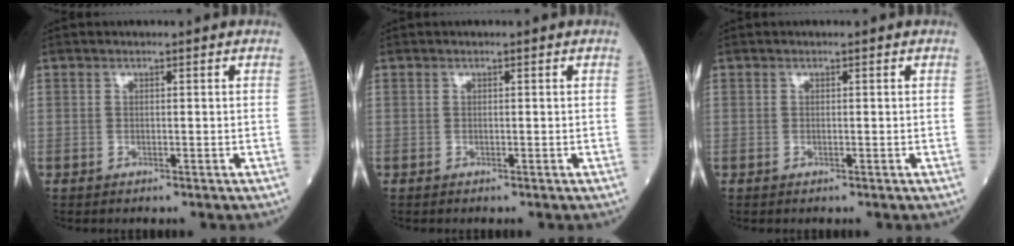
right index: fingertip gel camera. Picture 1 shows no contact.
{"total": 0.0}
{"total": 0.0}